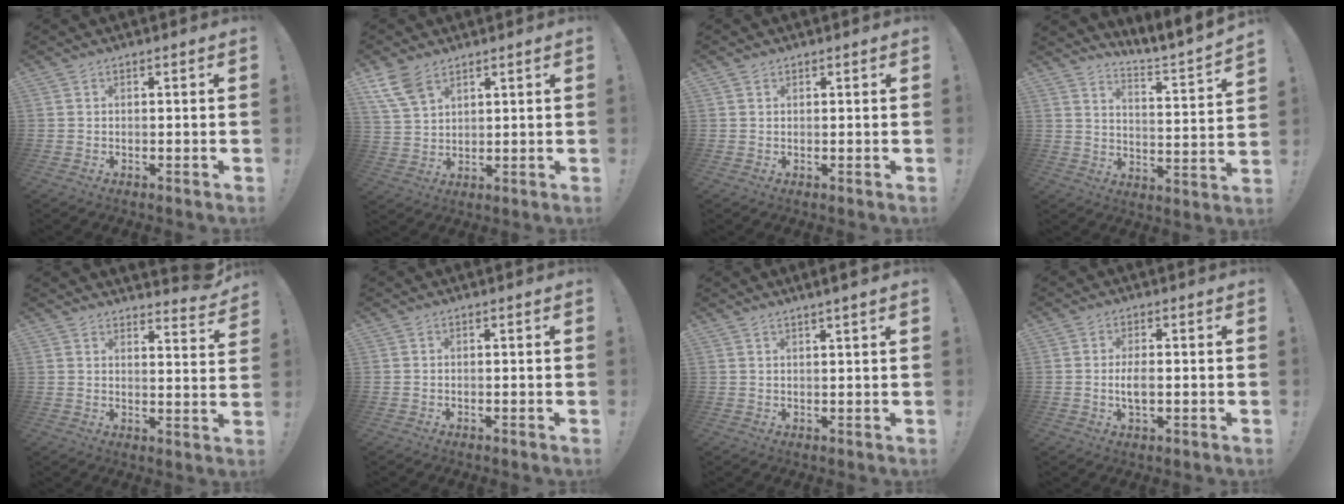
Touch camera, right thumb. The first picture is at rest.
{"total": 8.6, "force": [5.6, 4.7, 4.5], "torque": [-0.096, -0.021, 0.113]}
{"total": 0.7, "force": [0.6, 0.5, 0.0], "torque": [0.003, -0.002, 0.010]}
{"total": 5.2, "force": [4.0, 0.1, 3.4], "torque": [-0.052, -0.057, 0.060]}
{"total": 5.2, "force": [4.7, 1.1, 1.9], "torque": [-0.013, -0.047, 0.081]}
{"total": 0.0}
{"total": 2.5, "force": [1.9, -0.4, 1.6], "torque": [-0.018, -0.013, 0.028]}
{"total": 4.1, "force": [-0.6, 1.6, 3.7], "torque": [-0.071, -0.005, -0.016]}